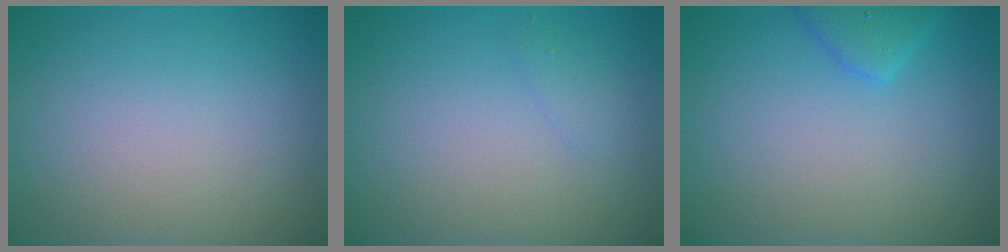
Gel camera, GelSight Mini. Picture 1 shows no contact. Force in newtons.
{"total": 0.8, "press": 0.8, "slide": 0.0}
{"total": 2.1, "press": 2.1, "slide": 0.1}